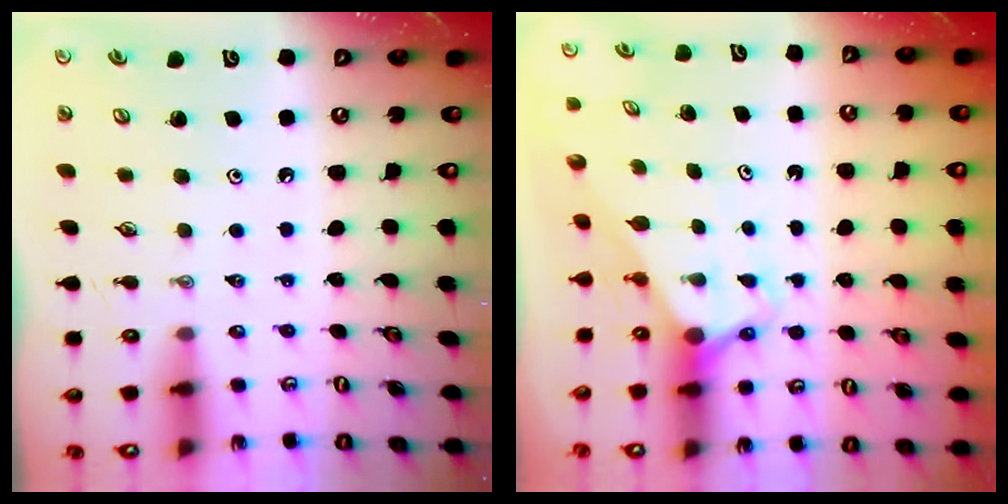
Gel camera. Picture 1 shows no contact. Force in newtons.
{"total": 2.7, "press": 2.7, "slide": 0.0}